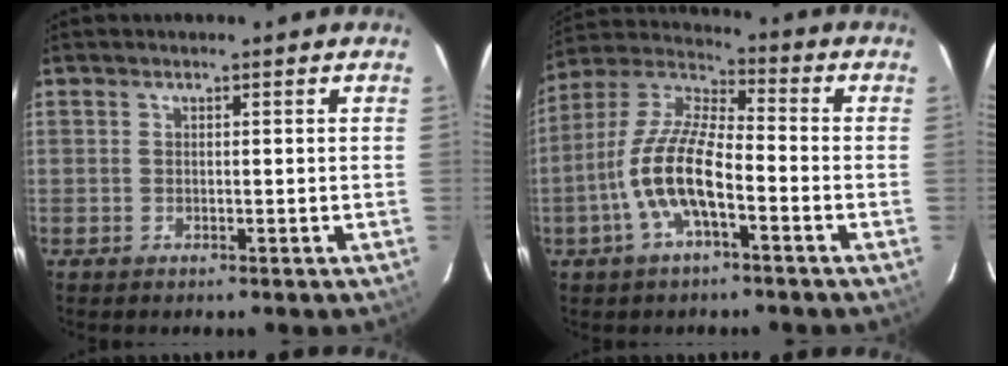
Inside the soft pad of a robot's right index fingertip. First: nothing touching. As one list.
[{"total": 12.7, "force": [-4.6, 3.9, 11.1], "torque": [-0.234, 0.003, -0.093]}]